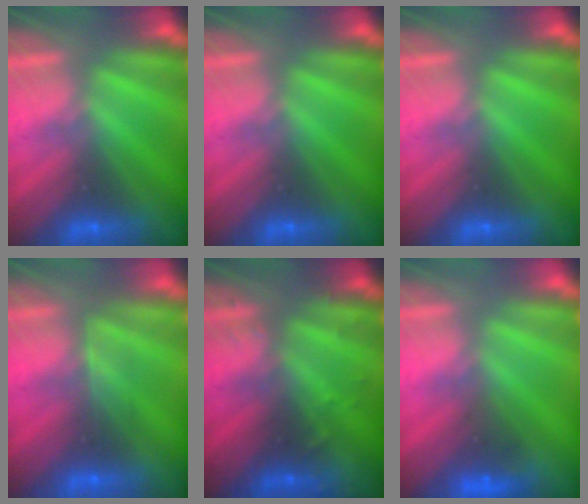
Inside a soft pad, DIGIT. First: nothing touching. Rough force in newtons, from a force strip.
{"total": 0.0}
{"total": 0.0}
{"total": 2.4}
{"total": 2.9}
{"total": 4.8}